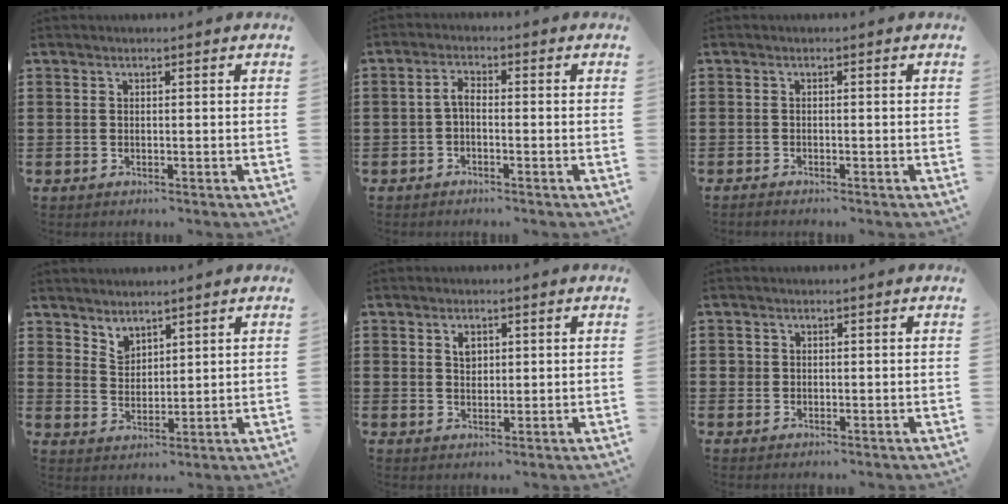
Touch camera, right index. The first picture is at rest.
{"total": 2.1, "force": [-1.0, 0.8, 1.7], "torque": [-0.041, 0.003, -0.023]}
{"total": 0.8, "force": [-0.8, 0.0, 0.0], "torque": [0.000, -0.001, -0.016]}
{"total": 3.3, "force": [3.0, 1.2, -0.3], "torque": [-0.004, -0.006, 0.059]}
{"total": 2.2, "force": [0.9, 1.5, 1.4], "torque": [-0.022, 0.003, 0.015]}
{"total": 1.1, "force": [0.1, 1.1, 0.2], "torque": [-0.006, 0.006, 0.002]}